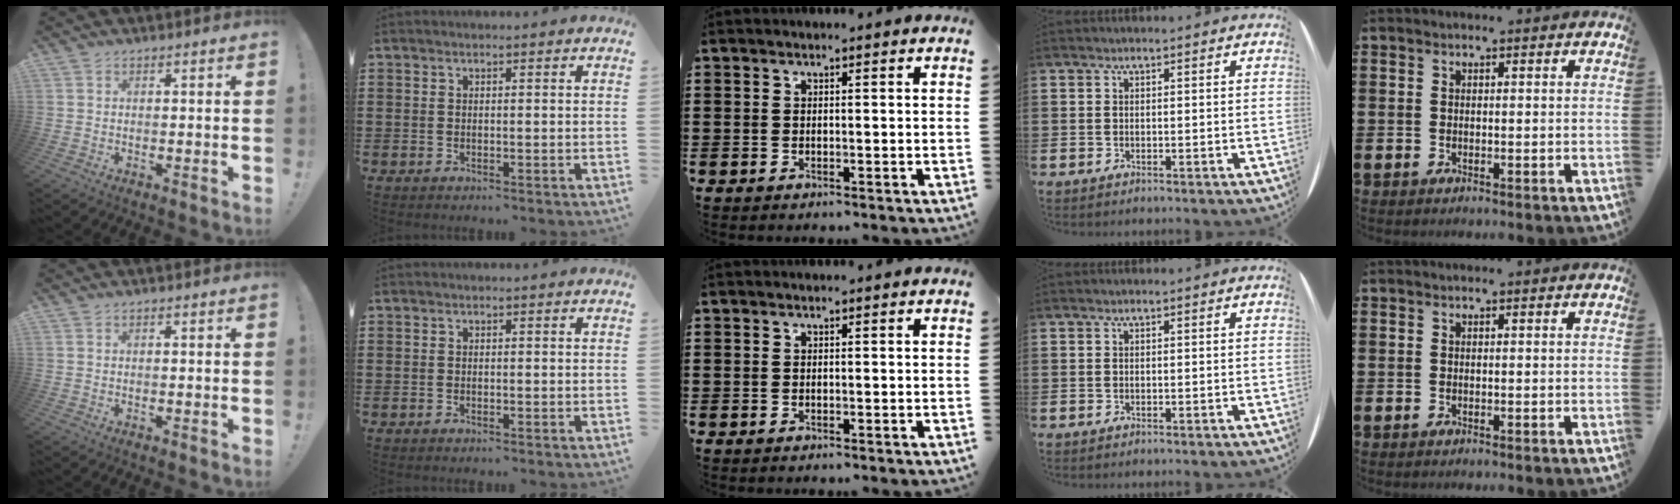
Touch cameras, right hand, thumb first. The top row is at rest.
{}